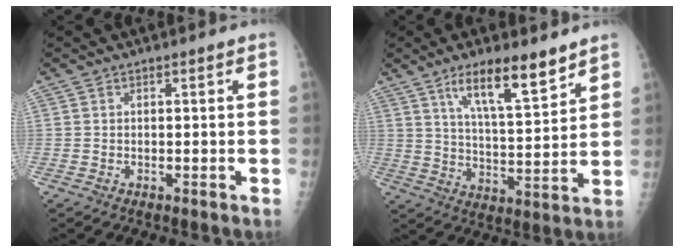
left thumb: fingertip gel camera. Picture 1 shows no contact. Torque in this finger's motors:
{"motor_torque": [0.45, -0.01, 0.89, -0.45, 0.11]}